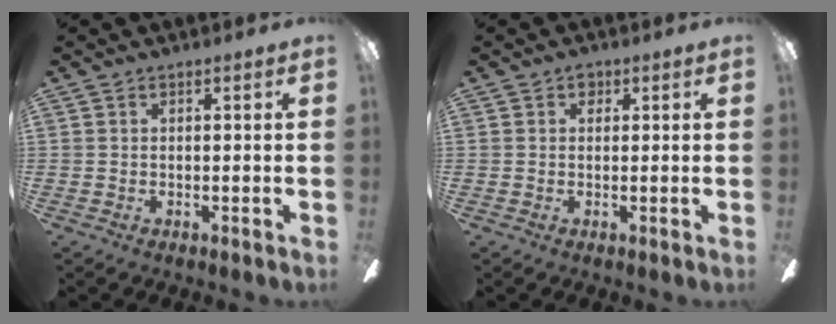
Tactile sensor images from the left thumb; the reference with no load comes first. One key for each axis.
{"total": 1.6, "fx": 0.8, "fy": 1.2, "fz": 0.7, "tx": -0.007, "ty": 0.002, "tz": 0.012}